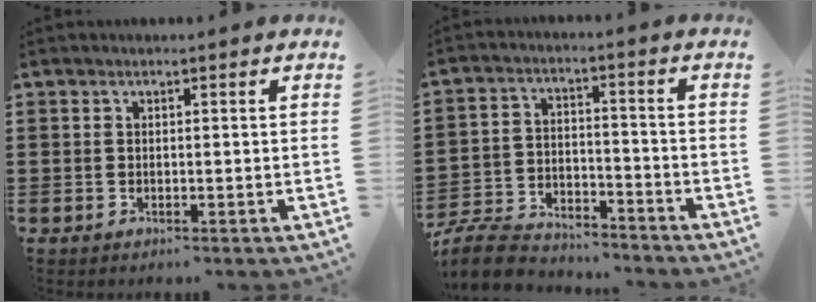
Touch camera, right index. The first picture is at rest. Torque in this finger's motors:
{"motor_torque": [-0.92, 1.07, -1.05, -0.21]}